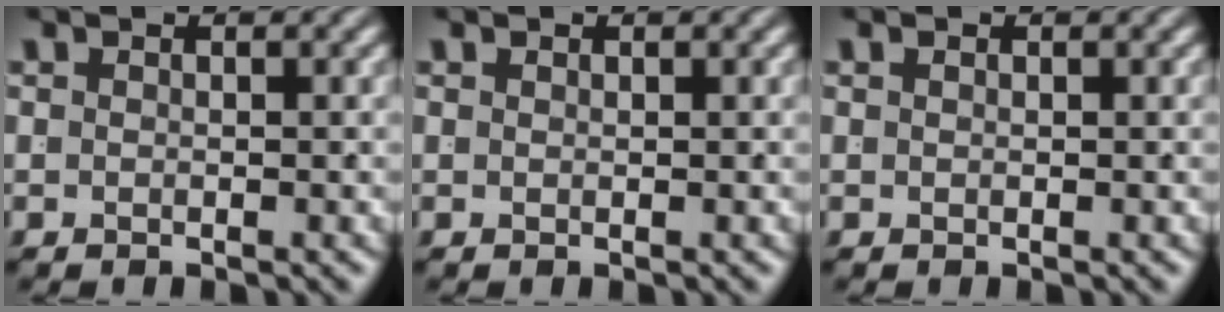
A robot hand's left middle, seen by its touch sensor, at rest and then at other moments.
{"total": 0.0}
{"total": 0.0}